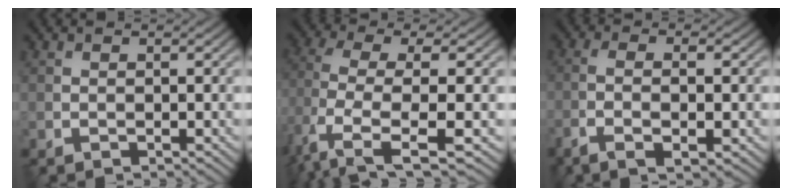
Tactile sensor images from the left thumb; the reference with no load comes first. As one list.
[{"total": 6.7, "force": [-0.3, 2.3, 6.3], "torque": [-0.142, -0.004, -0.017]}, {"total": 4.8, "force": [-1.9, 1.1, 4.3], "torque": [-0.085, -0.002, -0.039]}]